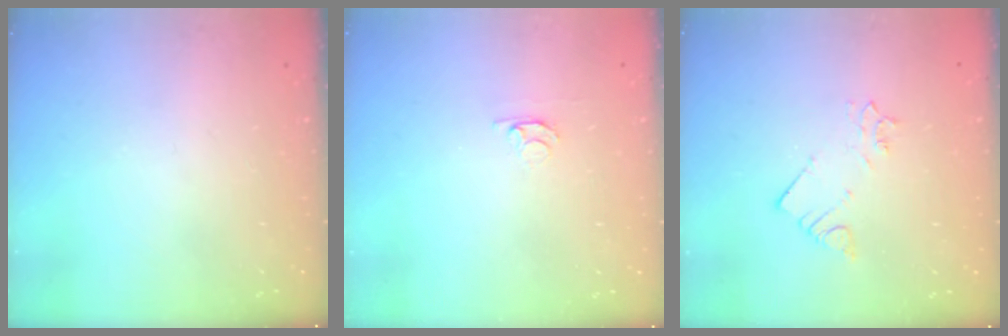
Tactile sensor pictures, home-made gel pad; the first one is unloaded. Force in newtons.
{"total": 2.1, "press": 2.1, "slide": 0.2}
{"total": 2.1, "press": 2.1, "slide": 0.0}